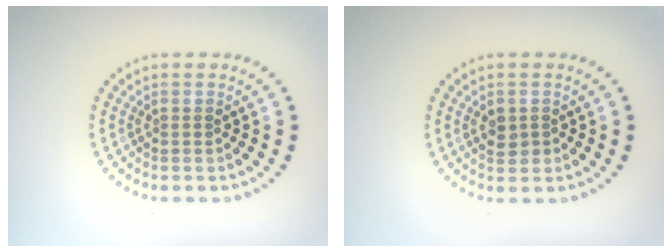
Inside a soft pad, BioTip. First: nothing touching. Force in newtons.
{"total": 1.7, "press": 1.7, "slide": 0.2}